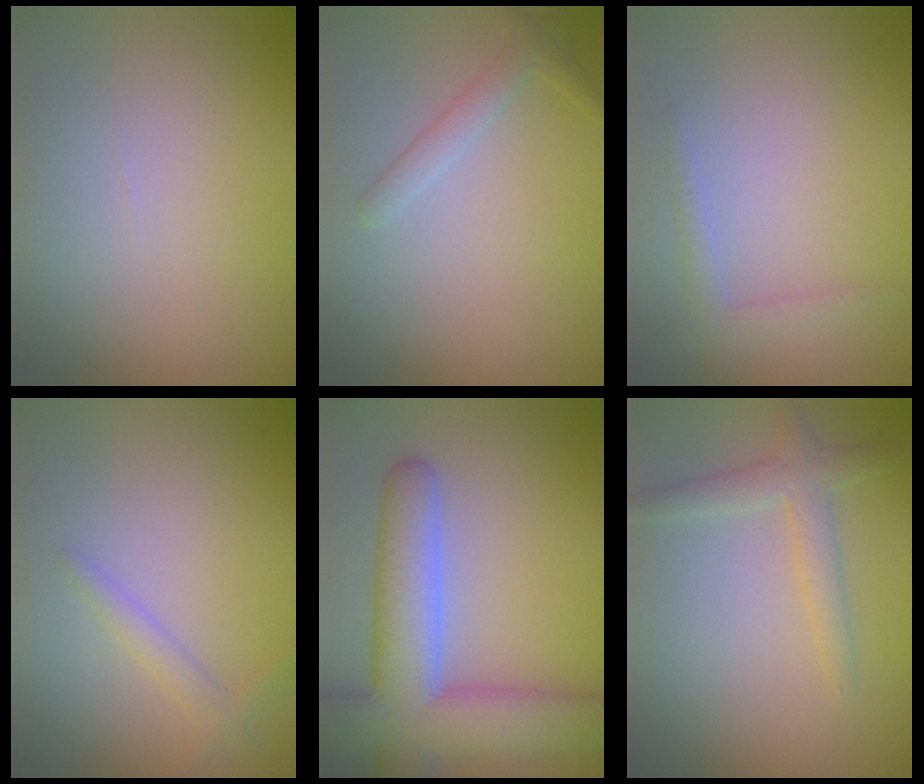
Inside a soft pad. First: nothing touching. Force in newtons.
{"total": 1.6, "press": 1.6, "slide": 0.1}
{"total": 1.5, "press": 1.4, "slide": 0.1}
{"total": 1.5, "press": 1.4, "slide": 0.1}
{"total": 9.7, "press": 9.7, "slide": 0.7}
{"total": 2.5, "press": 2.5, "slide": 0.1}